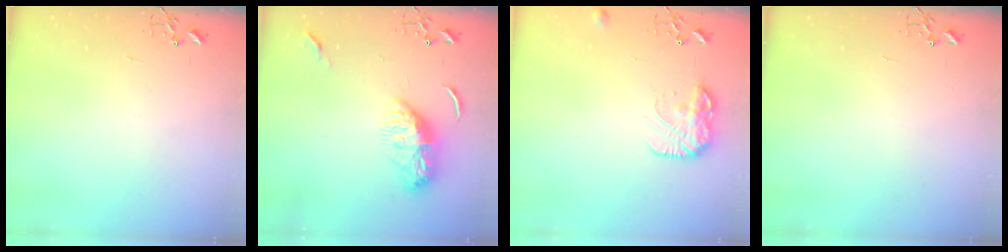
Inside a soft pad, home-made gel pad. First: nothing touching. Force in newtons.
{"total": 12.5, "press": 12.5, "slide": 1.1}
{"total": 11.5, "press": 11.4, "slide": 0.6}
{"total": 0.0}